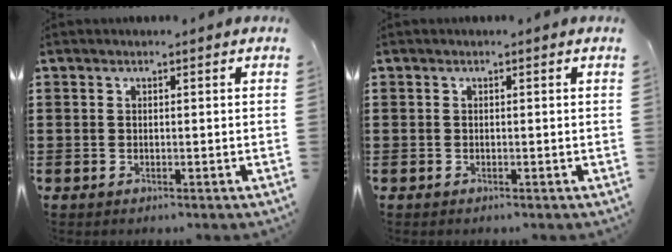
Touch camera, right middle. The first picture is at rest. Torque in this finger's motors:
{"motor_torque": [0.01, 0.03, -0.03, 0.02]}